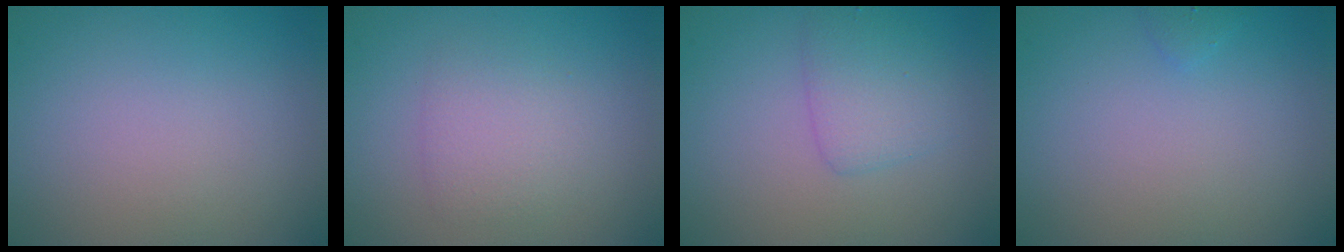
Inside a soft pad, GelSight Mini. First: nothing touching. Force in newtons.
{"total": 2.3, "press": 2.3, "slide": 0.1}
{"total": 2.6, "press": 2.6, "slide": 0.0}
{"total": 0.5, "press": 0.5, "slide": 0.1}